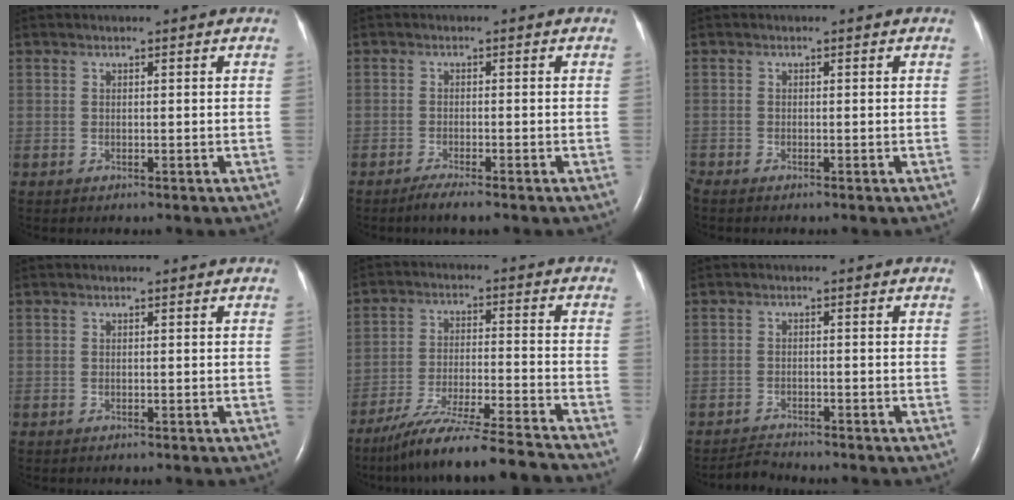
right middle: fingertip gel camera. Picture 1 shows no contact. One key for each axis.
{"total": 2.5, "fx": -1.9, "fy": -0.1, "fz": 1.5, "tx": -0.038, "ty": -0.007, "tz": -0.036}
{"total": 0.8, "fx": -0.7, "fy": 0.0, "fz": 0.3, "tx": -0.014, "ty": -0.004, "tz": -0.015}
{"total": 0.0}
{"total": 15.9, "fx": -14.4, "fy": -1.4, "fz": 6.6, "tx": -0.116, "ty": -0.023, "tz": -0.240}
{"total": 2.1, "fx": -2.1, "fy": -0.2, "fz": -0.3, "tx": 0.000, "ty": -0.014, "tz": -0.036}